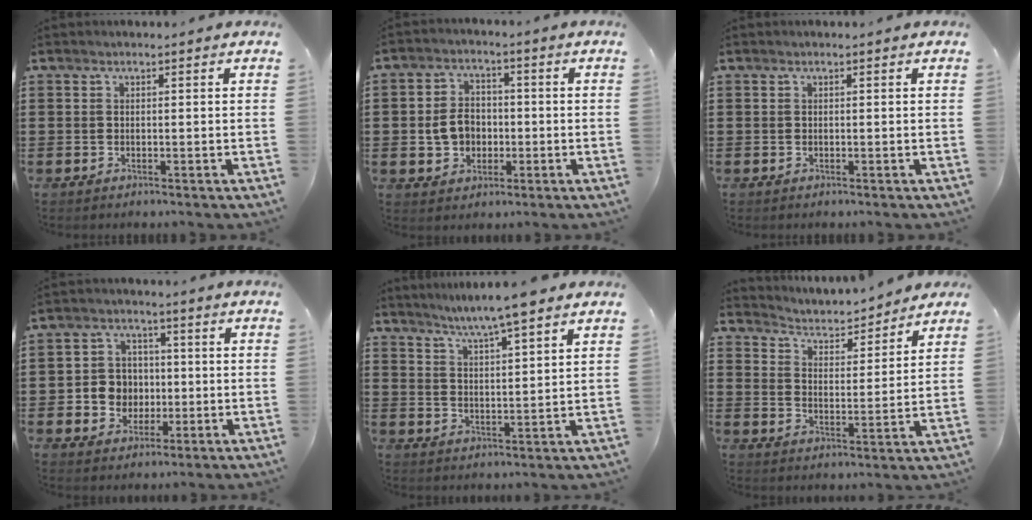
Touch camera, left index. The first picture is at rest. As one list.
[{"total": 5.4, "force": [-0.7, 4.4, 3.1], "torque": [-0.075, 0.008, -0.017]}, {"total": 0.0}, {"total": 5.6, "force": [-0.5, 5.3, 1.7], "torque": [-0.051, 0.017, -0.009]}, {"total": 5.3, "force": [4.6, -1.0, 2.4], "torque": [-0.062, -0.023, 0.076]}, {"total": 3.1, "force": [3.0, 0.6, 0.1], "torque": [-0.025, -0.028, 0.043]}]